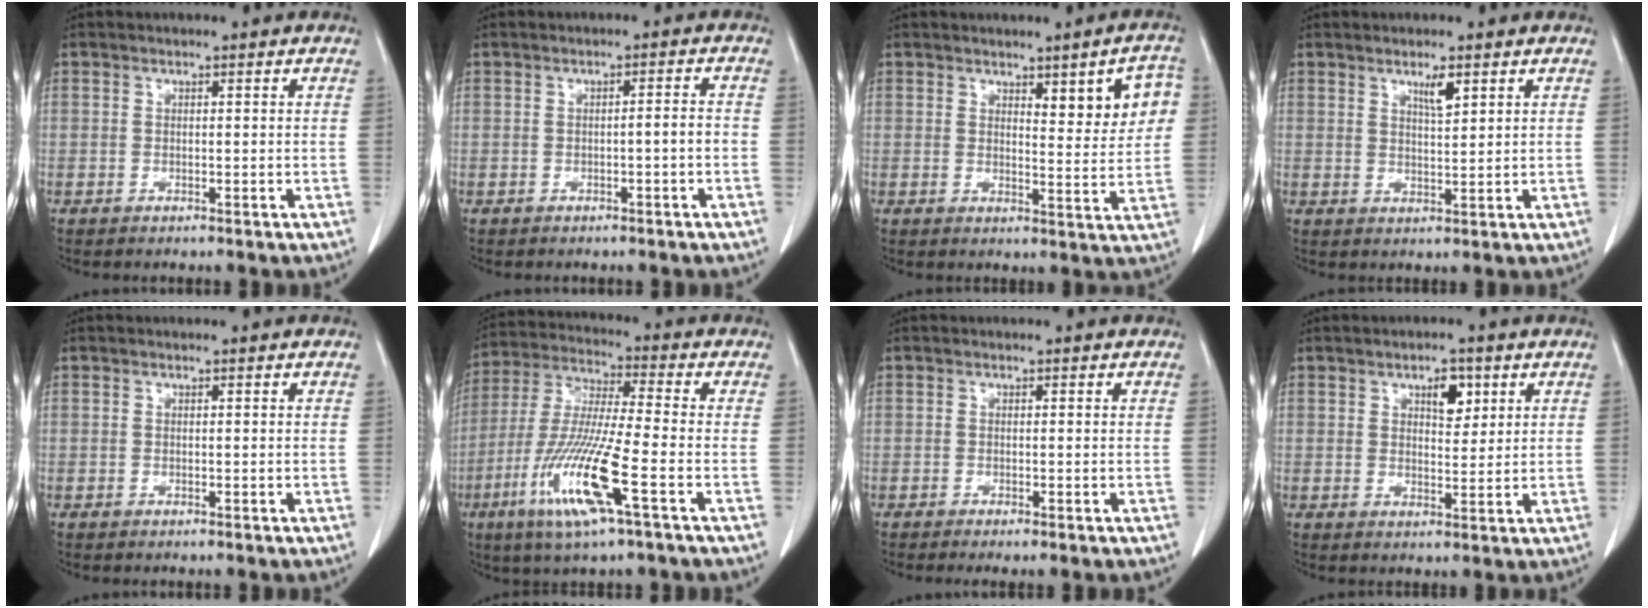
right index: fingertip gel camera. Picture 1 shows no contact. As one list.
[{"total": 1.8, "force": [-0.8, 0.0, 1.6], "torque": [-0.022, 0.001, -0.013]}, {"total": 7.0, "force": [2.7, 1.8, 6.3], "torque": [-0.072, 0.002, 0.033]}, {"total": 2.8, "force": [1.8, 0.2, 2.2], "torque": [-0.040, -0.004, 0.032]}, {"total": 0.0}, {"total": 14.6, "force": [-5.9, 0.4, 13.4], "torque": [-0.281, -0.024, -0.114]}, {"total": 1.2, "force": [-0.9, -0.2, 0.7], "torque": [-0.013, -0.002, -0.016]}, {"total": 4.0, "force": [2.1, 1.8, 3.0], "torque": [-0.044, 0.000, 0.033]}]